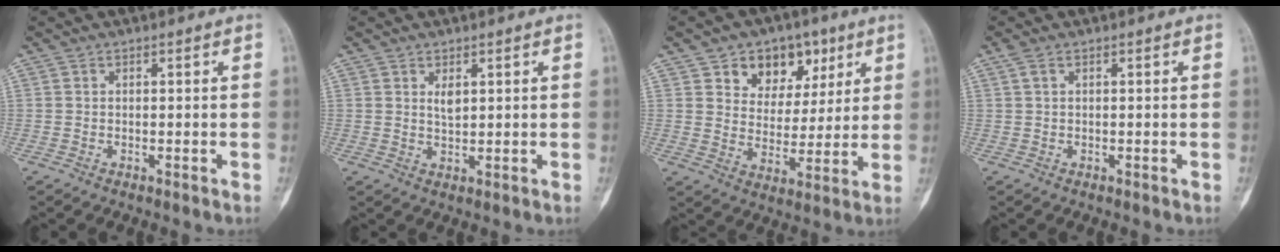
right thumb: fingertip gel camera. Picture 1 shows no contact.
{"total": 2.2, "force": [1.0, 1.0, 1.7], "torque": [-0.026, -0.009, 0.021]}
{"total": 11.6, "force": [6.0, 8.5, 5.2], "torque": [-0.034, -0.022, 0.095]}
{"total": 1.4, "force": [0.8, 0.5, 1.1], "torque": [-0.030, 0.013, 0.019]}